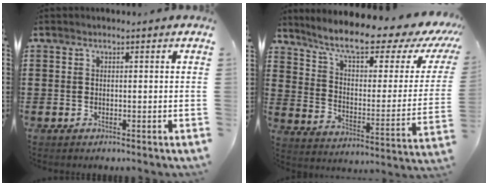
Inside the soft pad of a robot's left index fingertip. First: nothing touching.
{"total": 9.8, "force": [7.6, 1.6, 6.0], "torque": [-0.129, -0.050, 0.126]}